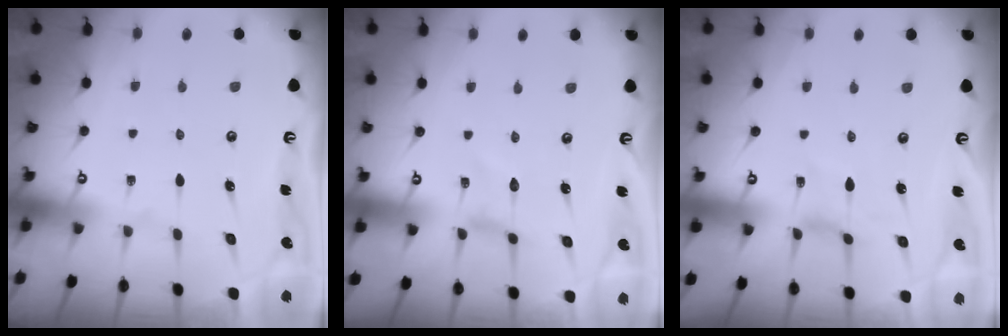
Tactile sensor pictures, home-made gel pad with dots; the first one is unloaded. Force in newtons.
{"total": 0.0}
{"total": 1.1, "press": 1.1, "slide": 0.3}